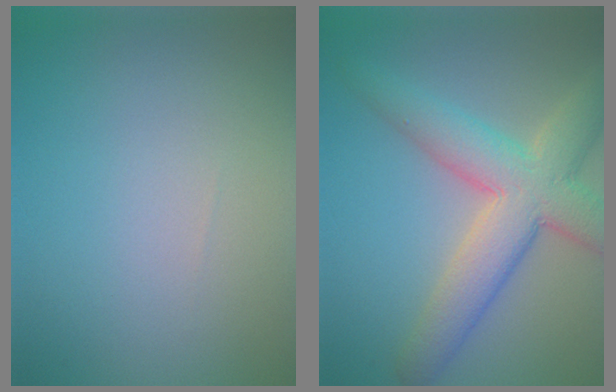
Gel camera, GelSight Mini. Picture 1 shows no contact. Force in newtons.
{"total": 7.5, "press": 7.5, "slide": 0.6}